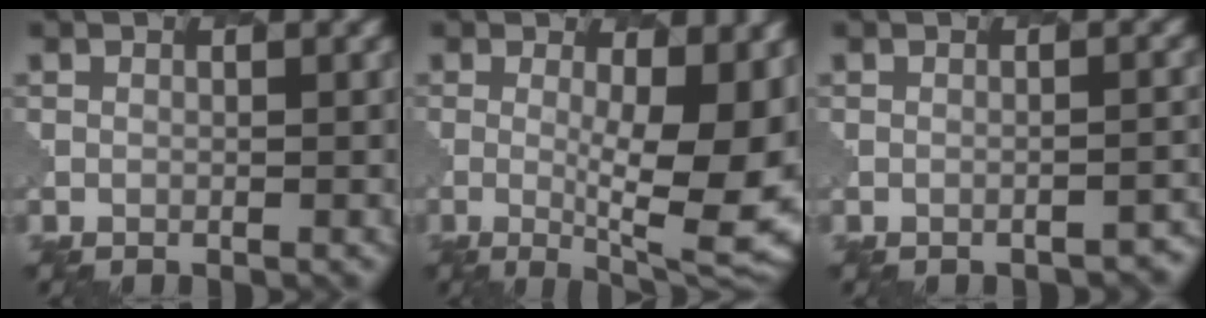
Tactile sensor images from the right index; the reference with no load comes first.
{"total": 10.8, "force": [0.2, 3.1, 10.4], "torque": [-0.126, -0.016, 0.005]}
{"total": 2.4, "force": [-2.2, 0.6, 0.8], "torque": [-0.001, 0.014, -0.026]}